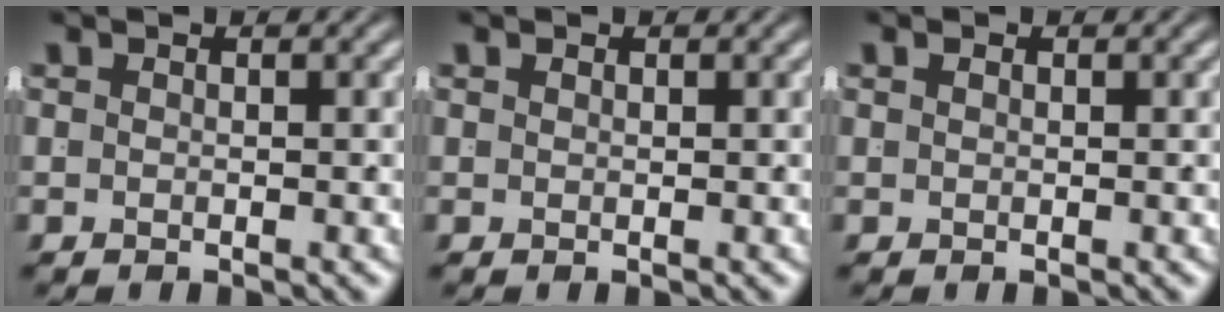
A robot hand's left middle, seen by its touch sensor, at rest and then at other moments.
{"total": 0.0}
{"total": 0.0}